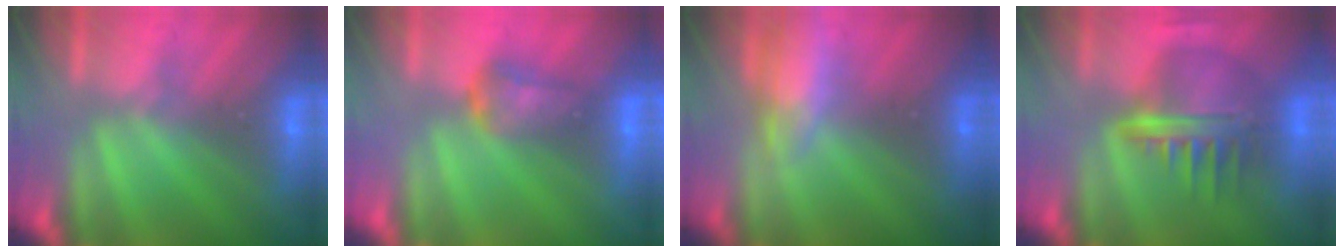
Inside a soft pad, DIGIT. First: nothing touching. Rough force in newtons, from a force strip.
{"total": 4.4}
{"total": 2.7}
{"total": 8.6}